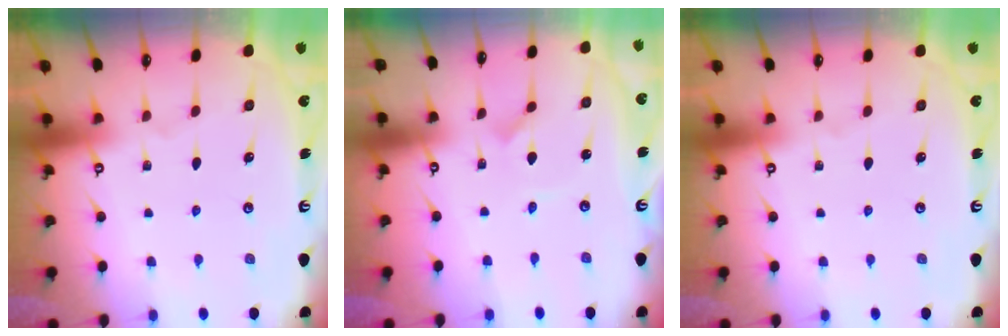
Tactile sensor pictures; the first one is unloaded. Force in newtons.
{"total": 0.0}
{"total": 0.0}